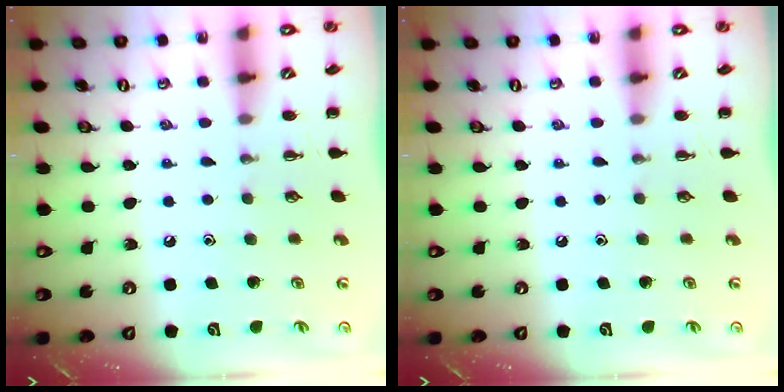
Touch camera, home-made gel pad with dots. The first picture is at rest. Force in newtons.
{"total": 0.0}